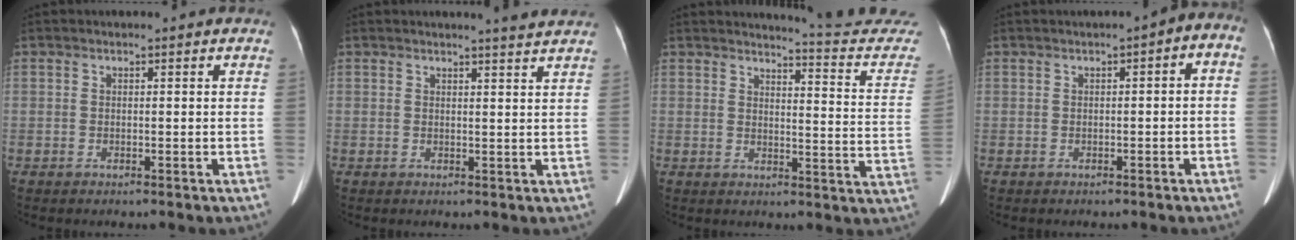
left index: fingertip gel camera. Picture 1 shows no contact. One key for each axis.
{"total": 3.0, "fx": 2.8, "fy": -0.8, "fz": 0.8, "tx": -0.014, "ty": -0.010, "tz": 0.027}
{"total": 14.4, "fx": 14.3, "fy": -1.1, "fz": 1.1, "tx": -0.005, "ty": -0.126, "tz": 0.138}
{"total": 3.4, "fx": -0.5, "fy": 1.2, "fz": 3.2, "tx": -0.033, "ty": 0.023, "tz": -0.012}